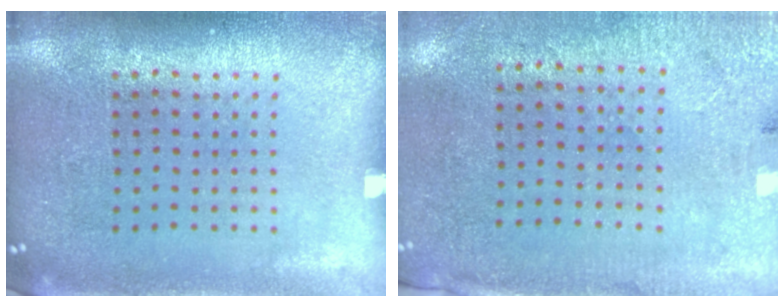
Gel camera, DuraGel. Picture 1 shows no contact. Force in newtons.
{"total": 2.7, "press": 2.3, "slide": 1.5}